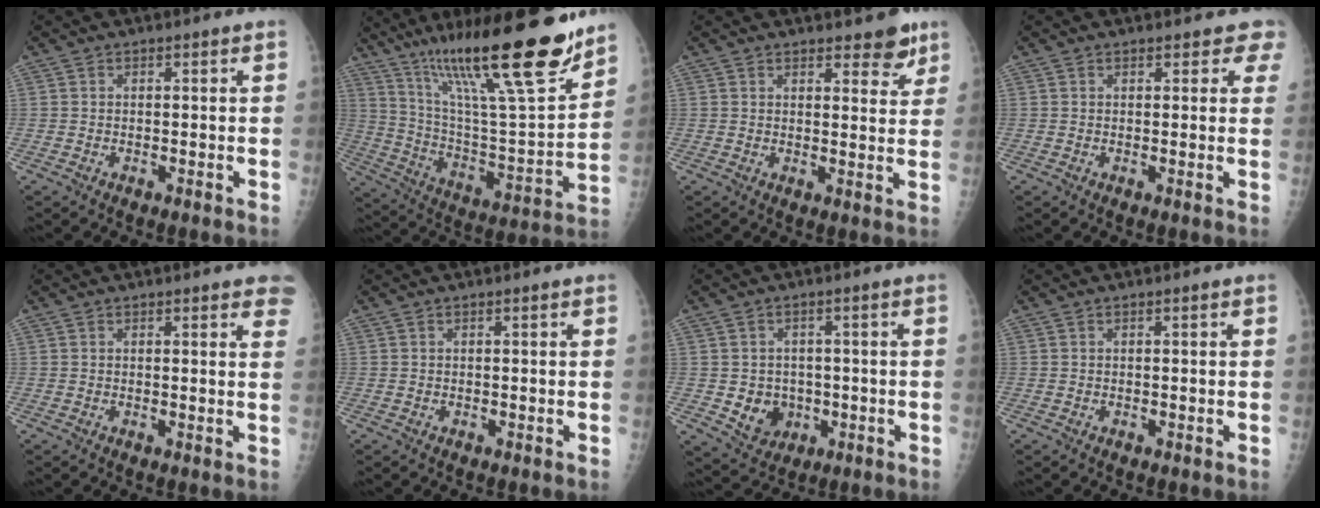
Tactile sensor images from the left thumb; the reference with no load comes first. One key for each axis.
{"total": 27.6, "fx": 18.9, "fy": 4.2, "fz": 19.7, "tx": -0.307, "ty": -0.071, "tz": 0.323}
{"total": 5.3, "fx": 3.9, "fy": 2.2, "fz": 3.0, "tx": -0.011, "ty": -0.022, "tz": 0.048}
{"total": 3.2, "fx": 2.8, "fy": 1.5, "fz": 0.6, "tx": 0.027, "ty": -0.009, "tz": 0.014}
{"total": 6.0, "fx": 4.5, "fy": 1.6, "fz": 3.7, "tx": -0.023, "ty": -0.009, "tz": 0.040}
{"total": 0.0}
{"total": 6.1, "fx": -0.9, "fy": 5.3, "fz": 2.7, "tx": -0.016, "ty": 0.004, "tz": -0.002}
{"total": 0.0}